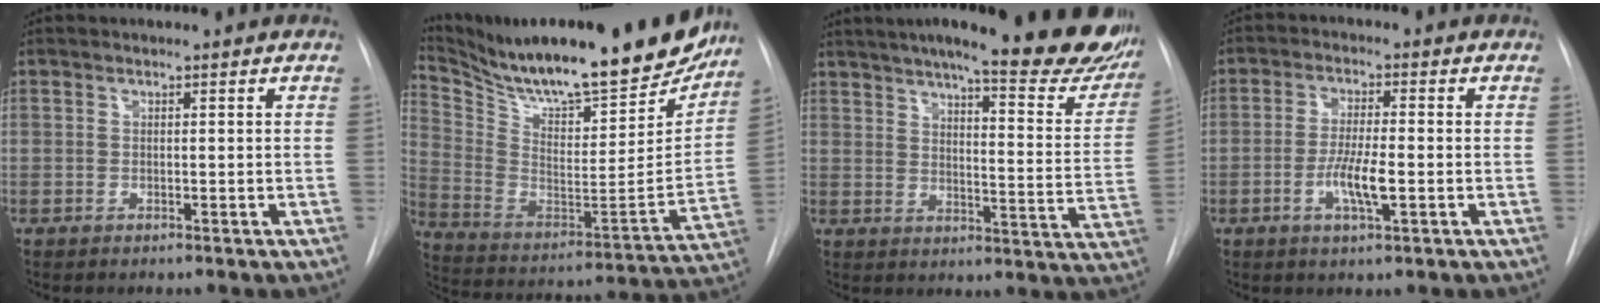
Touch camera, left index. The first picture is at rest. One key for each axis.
{"total": 28.5, "fx": 24.2, "fy": 5.5, "fz": 14.0, "tx": -0.237, "ty": -0.056, "tz": 0.355}
{"total": 26.9, "fx": 21.7, "fy": 4.4, "fz": 15.3, "tx": -0.213, "ty": -0.047, "tz": 0.260}
{"total": 5.9, "fx": -2.0, "fy": 0.9, "fz": 5.5, "tx": -0.108, "ty": -0.009, "tz": -0.037}